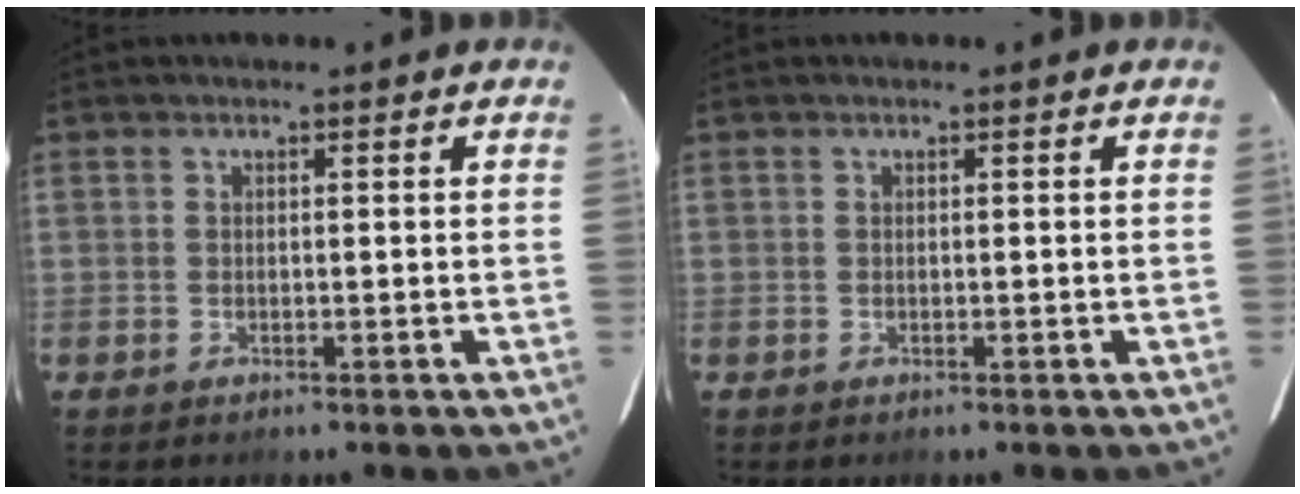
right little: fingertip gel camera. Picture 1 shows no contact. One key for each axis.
{"total": 0.0}